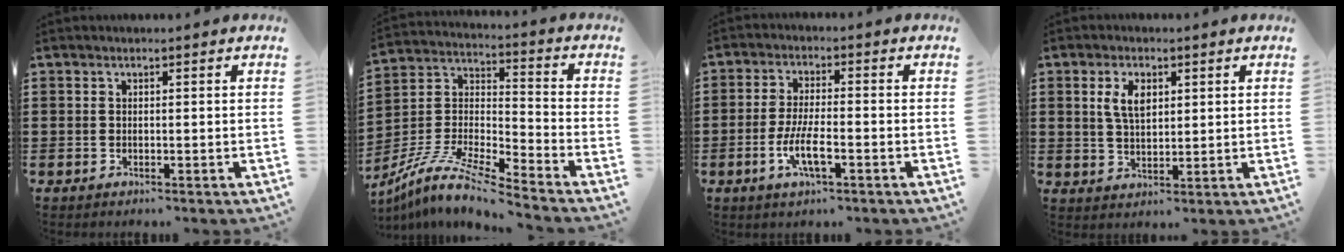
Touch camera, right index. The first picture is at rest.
{"total": 9.8, "force": [-8.9, 0.5, 4.2], "torque": [-0.098, -0.003, -0.184]}
{"total": 5.9, "force": [-2.3, 1.5, 5.2], "torque": [-0.115, -0.010, -0.047]}
{"total": 4.7, "force": [1.5, 2.5, 3.7], "torque": [-0.081, 0.011, 0.025]}